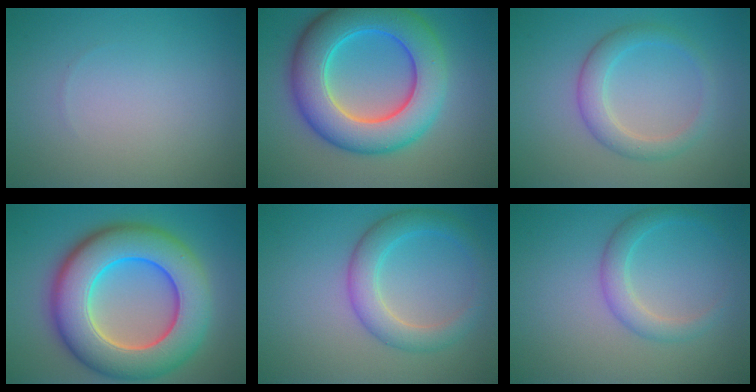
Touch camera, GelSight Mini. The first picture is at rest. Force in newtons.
{"total": 10.6, "press": 10.6, "slide": 0.3}
{"total": 2.2, "press": 2.2, "slide": 0.2}
{"total": 12.6, "press": 12.5, "slide": 0.8}
{"total": 4.1, "press": 4.1, "slide": 0.1}
{"total": 2.5, "press": 2.5, "slide": 0.0}